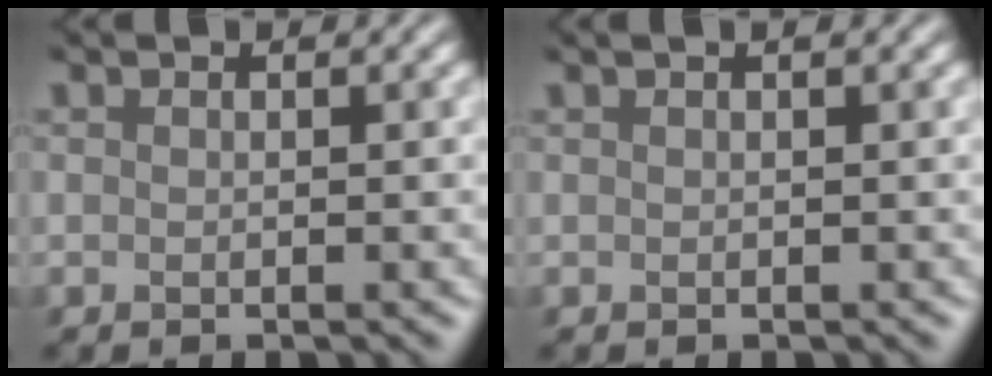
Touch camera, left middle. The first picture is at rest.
{"total": 0.9, "force": [0.6, 0.2, 0.7], "torque": [-0.011, 0.007, 0.008]}